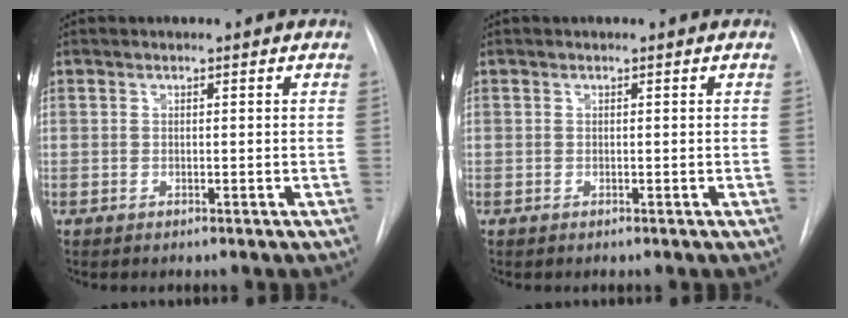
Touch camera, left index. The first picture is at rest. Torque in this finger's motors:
{"motor_torque": [0.00, 0.00, 0.00, 0.00]}